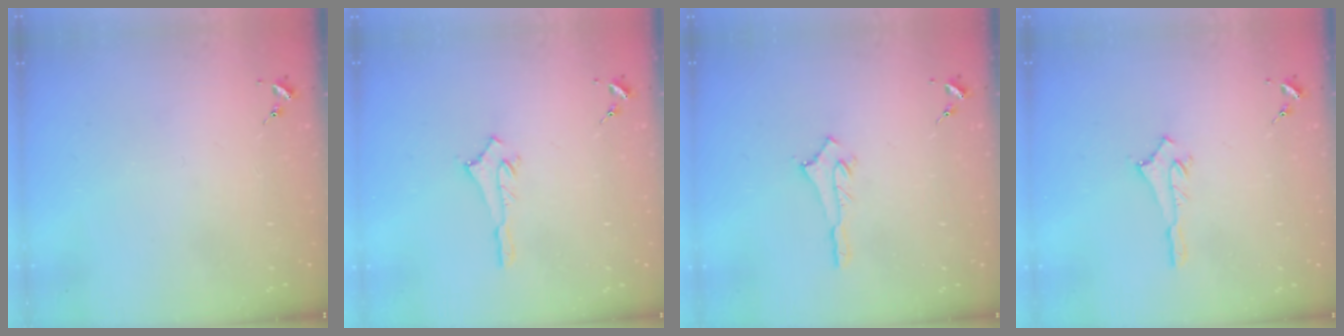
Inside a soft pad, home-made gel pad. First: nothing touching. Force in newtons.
{"total": 2.6, "press": 2.6, "slide": 0.3}
{"total": 2.9, "press": 2.9, "slide": 0.2}
{"total": 2.6, "press": 2.6, "slide": 0.3}